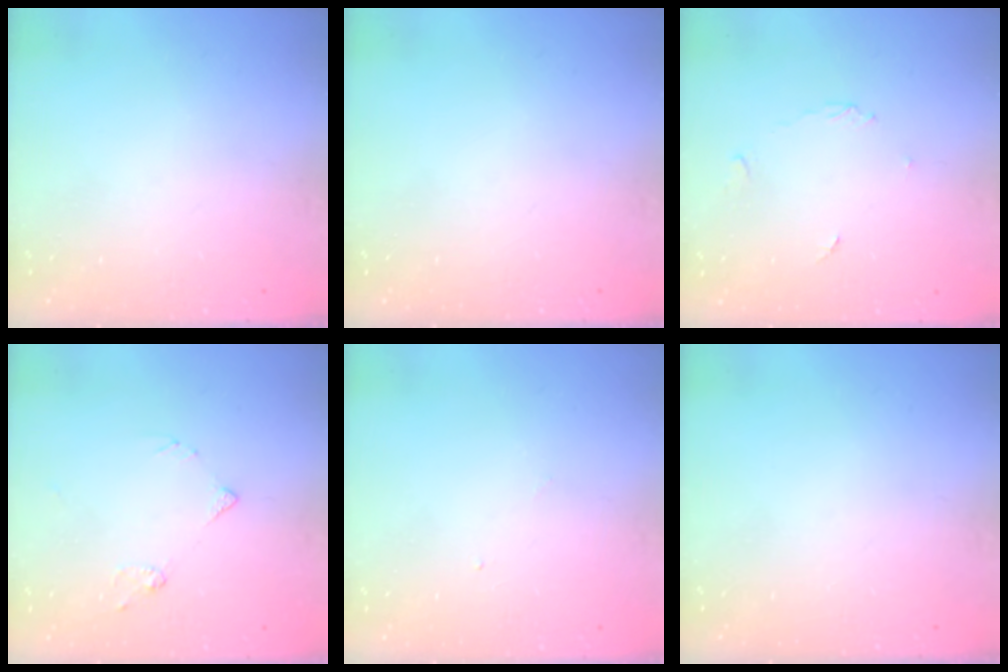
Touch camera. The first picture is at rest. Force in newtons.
{"total": 0.0}
{"total": 2.7, "press": 2.7, "slide": 0.4}
{"total": 5.4, "press": 5.3, "slide": 0.9}
{"total": 3.0, "press": 3.0, "slide": 0.4}
{"total": 0.0}